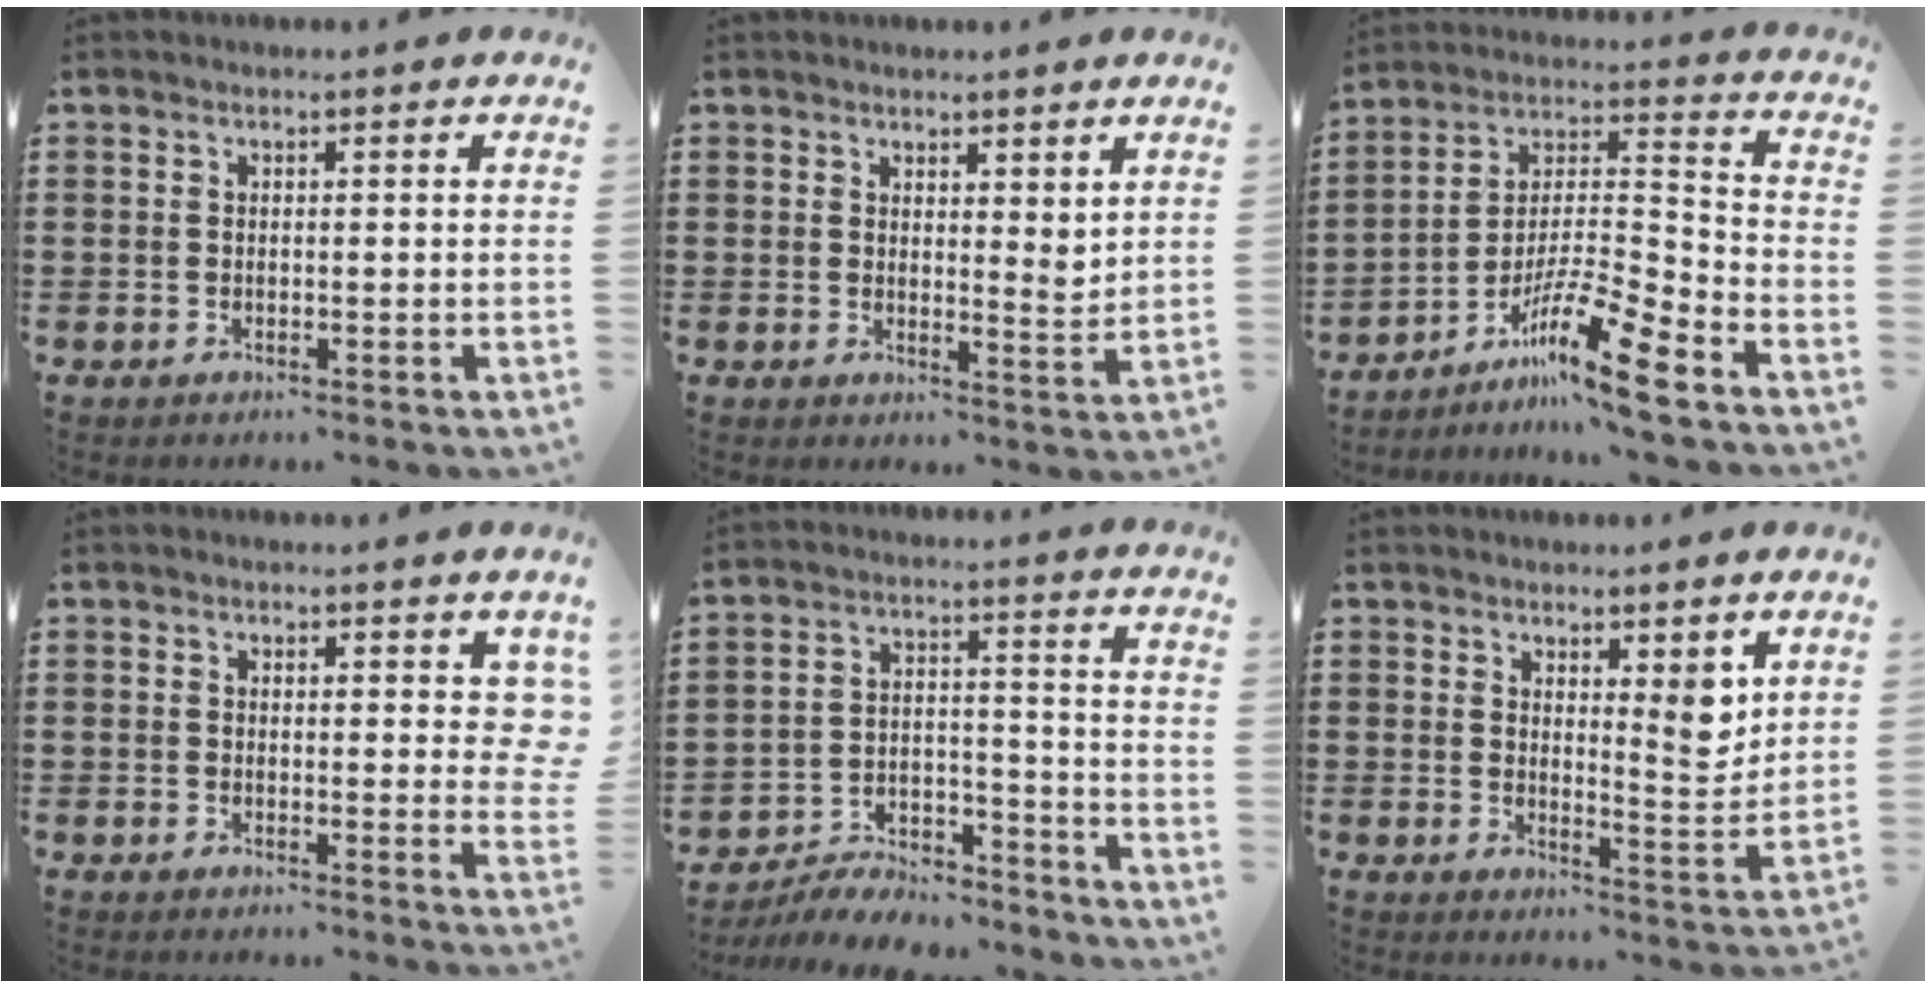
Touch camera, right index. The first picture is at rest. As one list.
[{"total": 3.0, "force": [2.6, 1.0, 0.9], "torque": [-0.016, -0.004, 0.048]}, {"total": 12.9, "force": [-9.0, 1.3, 9.1], "torque": [-0.164, 0.018, -0.171]}, {"total": 5.4, "force": [3.8, 1.8, 3.5], "torque": [-0.048, -0.015, 0.065]}, {"total": 6.5, "force": [-6.3, 1.1, 1.1], "torque": [-0.020, 0.018, -0.124]}, {"total": 5.8, "force": [3.9, 2.1, 3.8], "torque": [-0.059, -0.015, 0.065]}]